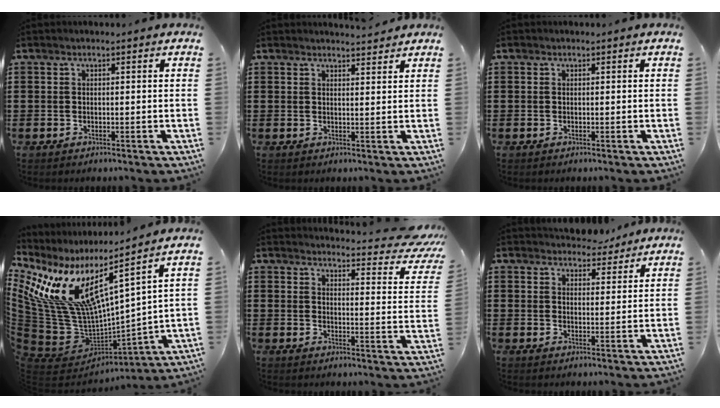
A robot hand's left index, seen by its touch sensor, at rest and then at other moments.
{"total": 2.2, "force": [2.2, 0.0, 0.3], "torque": [-0.011, -0.003, 0.042]}
{"total": 0.0}
{"total": 11.7, "force": [6.5, 4.8, 8.5], "torque": [-0.233, -0.077, 0.101]}
{"total": 4.6, "force": [4.2, 0.5, 1.8], "torque": [-0.031, -0.035, 0.066]}
{"total": 4.1, "force": [3.9, 1.3, 0.3], "torque": [-0.010, -0.012, 0.073]}